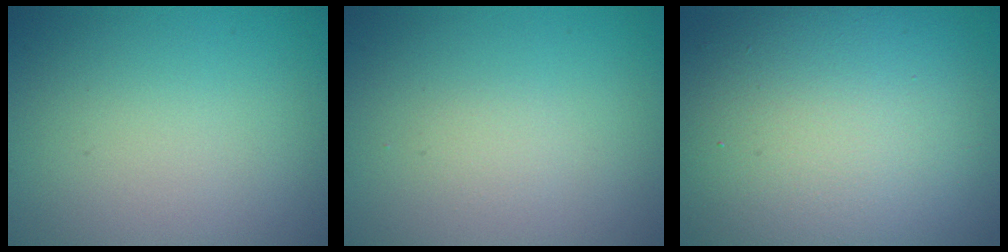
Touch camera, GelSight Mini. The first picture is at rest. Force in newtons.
{"total": 0.7, "press": 0.7, "slide": 0.0}
{"total": 14.9, "press": 14.9, "slide": 0.8}